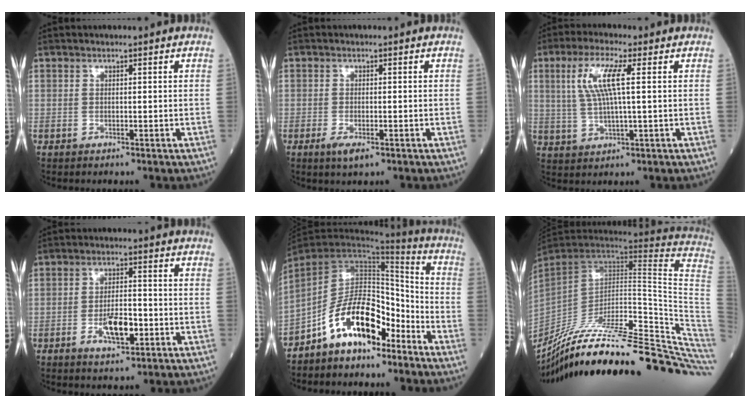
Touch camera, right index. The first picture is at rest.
{"total": 2.7, "force": [-1.3, 0.8, 2.2], "torque": [-0.039, -0.002, -0.018]}
{"total": 7.6, "force": [2.1, 0.8, 7.3], "torque": [-0.160, 0.010, 0.042]}
{"total": 5.9, "force": [-2.0, 1.9, 5.2], "torque": [-0.095, -0.002, -0.033]}
{"total": 12.0, "force": [-7.9, 5.3, 7.4], "torque": [-0.138, 0.025, -0.146]}
{"total": 39.7, "force": [-32.2, 4.8, 22.6], "torque": [-0.252, -0.051, -0.453]}